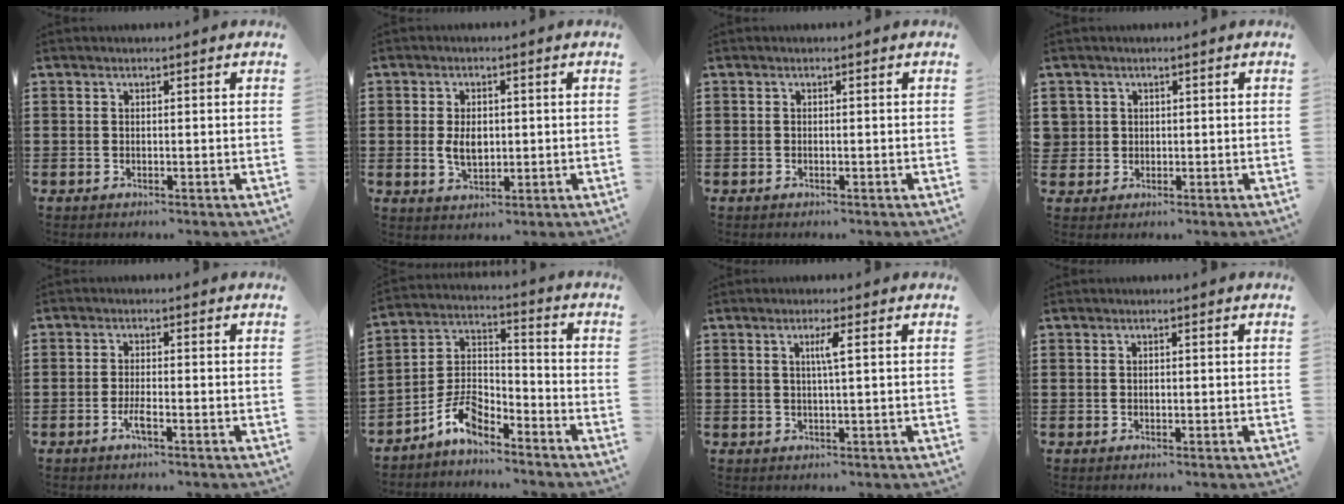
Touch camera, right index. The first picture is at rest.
{"total": 3.9, "force": [0.0, 2.5, 3.0], "torque": [-0.053, 0.006, -0.002]}
{"total": 0.0}
{"total": 2.1, "force": [0.5, 2.1, 0.0], "torque": [-0.010, 0.010, 0.007]}
{"total": 2.5, "force": [-1.2, 0.3, 2.2], "torque": [-0.045, -0.004, -0.024]}
{"total": 7.7, "force": [-6.1, 2.9, 3.7], "torque": [-0.095, 0.001, -0.125]}
{"total": 2.3, "force": [0.6, -0.2, 2.3], "torque": [-0.045, -0.004, 0.006]}
{"total": 0.6, "force": [-0.1, 0.3, 0.5], "torque": [-0.011, -0.001, -0.002]}